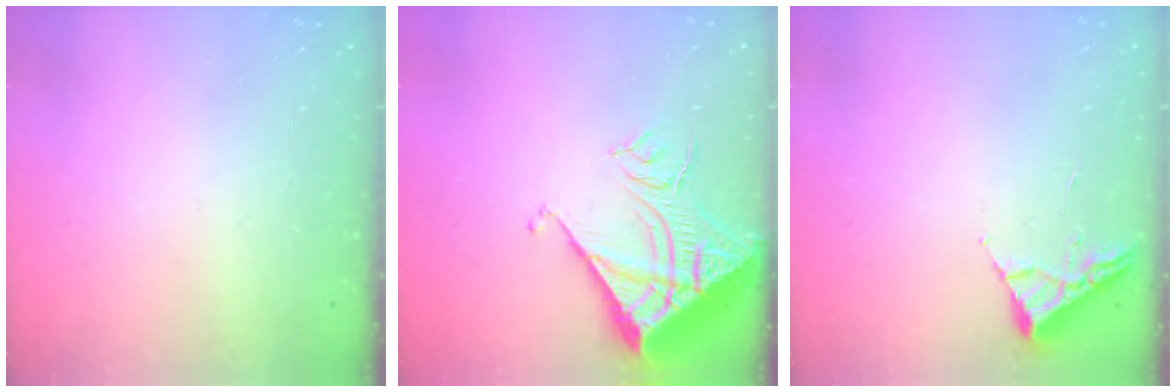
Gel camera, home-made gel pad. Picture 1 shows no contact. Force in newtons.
{"total": 11.6, "press": 11.5, "slide": 1.4}
{"total": 2.6, "press": 2.6, "slide": 0.3}